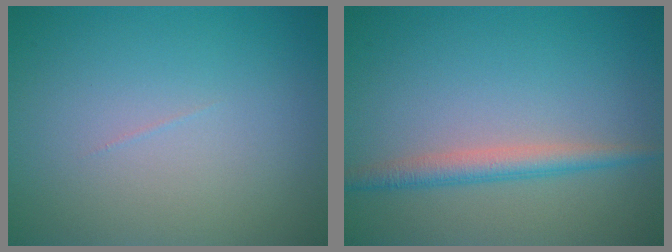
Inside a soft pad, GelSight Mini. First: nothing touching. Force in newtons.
{"total": 2.5, "press": 2.5, "slide": 0.0}